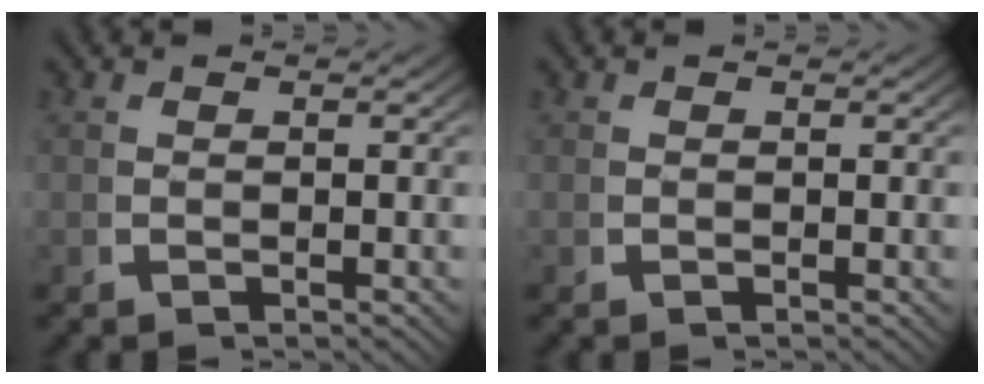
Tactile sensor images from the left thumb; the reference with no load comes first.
{"total": 0.0}